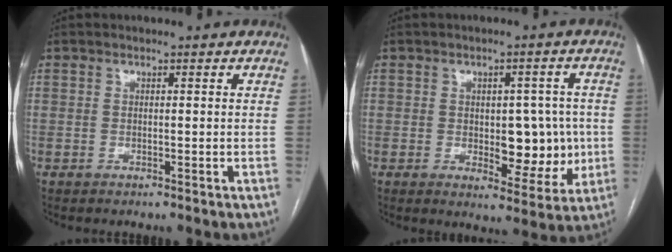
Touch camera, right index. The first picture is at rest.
{"total": 8.6, "force": [-0.4, 4.6, 7.3], "torque": [-0.075, 0.014, 0.007]}